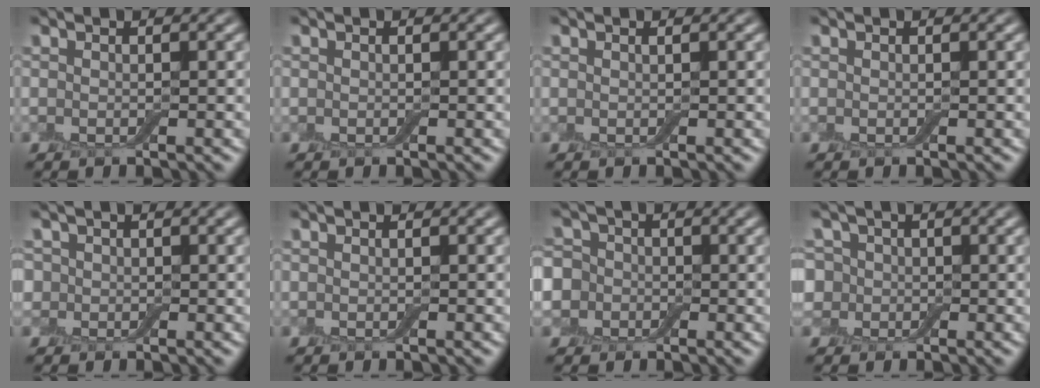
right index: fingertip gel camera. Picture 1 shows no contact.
{"total": 0.0}
{"total": 0.0}
{"total": 0.0}
{"total": 2.5, "force": [0.7, 2.3, 0.9], "torque": [-0.008, 0.013, -0.005]}
{"total": 0.0}
{"total": 7.1, "force": [-0.8, 6.5, 2.7], "torque": [-0.055, 0.033, -0.069]}
{"total": 5.5, "force": [1.6, 4.6, 2.5], "torque": [-0.043, 0.029, -0.010]}